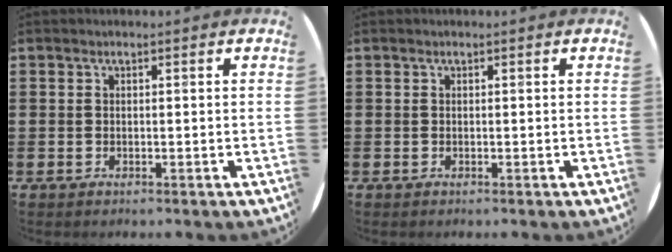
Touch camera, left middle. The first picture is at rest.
{"total": 0.0}